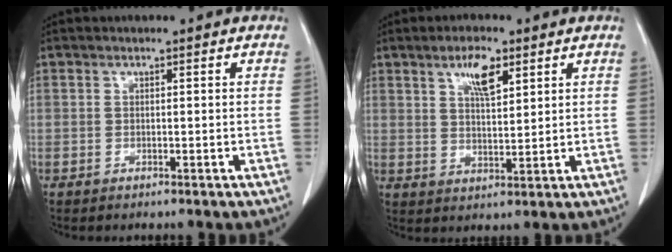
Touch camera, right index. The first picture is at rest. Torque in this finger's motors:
{"motor_torque": [0.43, 0.38, 0.09, 0.08]}